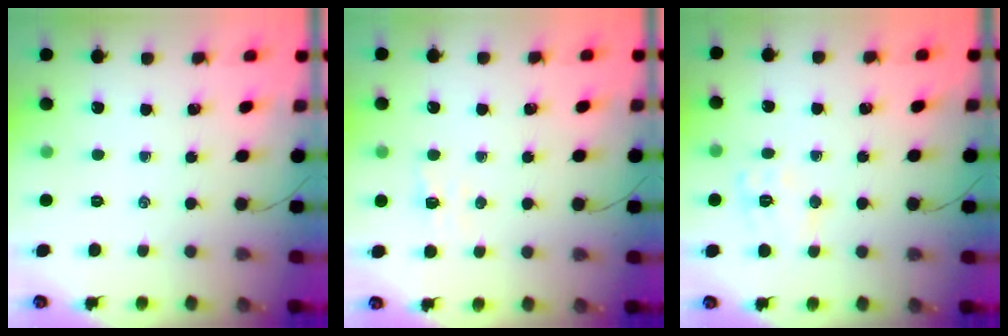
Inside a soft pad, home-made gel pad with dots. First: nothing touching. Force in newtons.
{"total": 3.2, "press": 3.0, "slide": 0.9}
{"total": 8.0, "press": 8.0, "slide": 0.4}